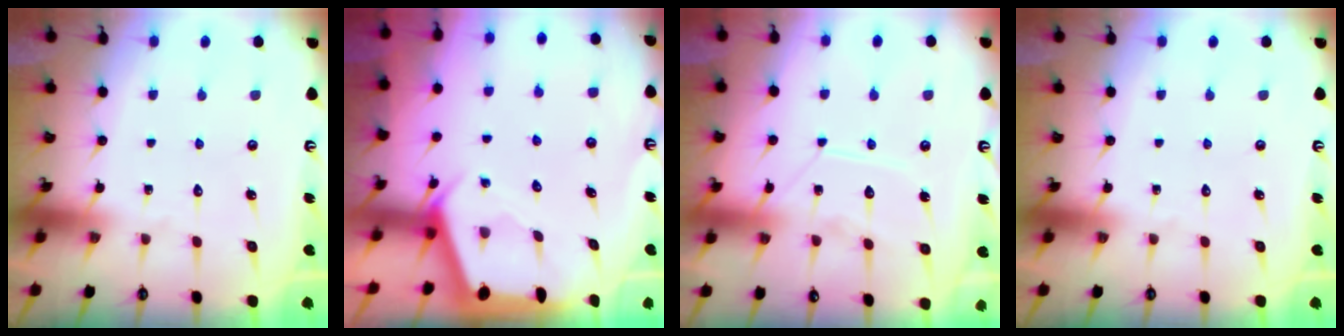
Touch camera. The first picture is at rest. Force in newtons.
{"total": 2.5, "press": 2.4, "slide": 0.3}
{"total": 9.6, "press": 9.6, "slide": 0.7}
{"total": 0.0}